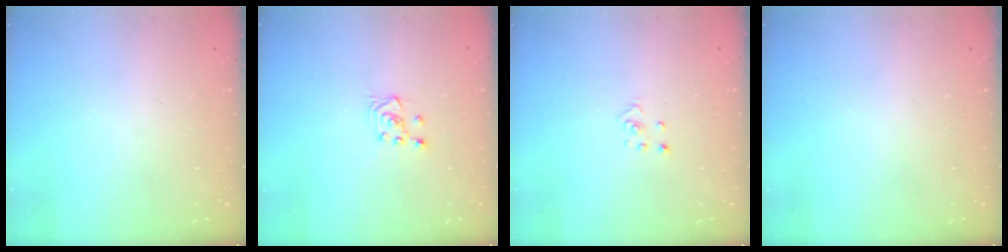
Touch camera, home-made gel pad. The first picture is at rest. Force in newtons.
{"total": 3.9, "press": 3.8, "slide": 0.7}
{"total": 2.3, "press": 2.3, "slide": 0.2}
{"total": 0.0}